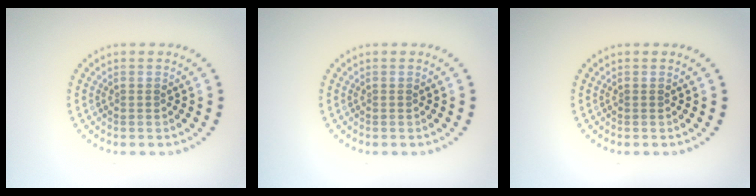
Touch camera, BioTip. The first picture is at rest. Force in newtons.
{"total": 0.0}
{"total": 0.0}